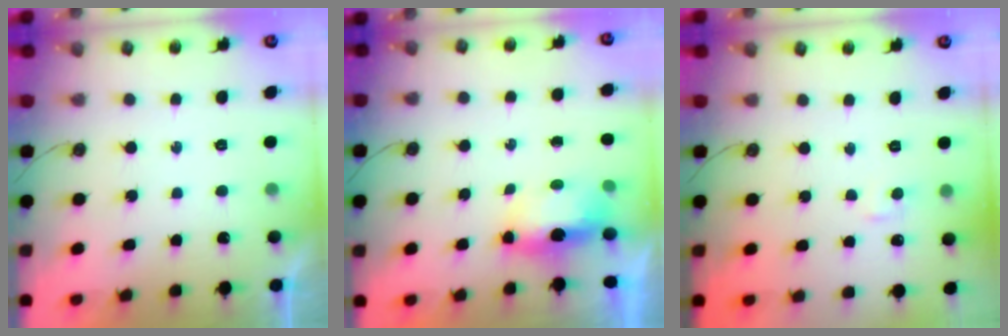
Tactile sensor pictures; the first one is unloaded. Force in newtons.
{"total": 7.0, "press": 6.1, "slide": 3.3}
{"total": 3.1, "press": 3.0, "slide": 0.4}